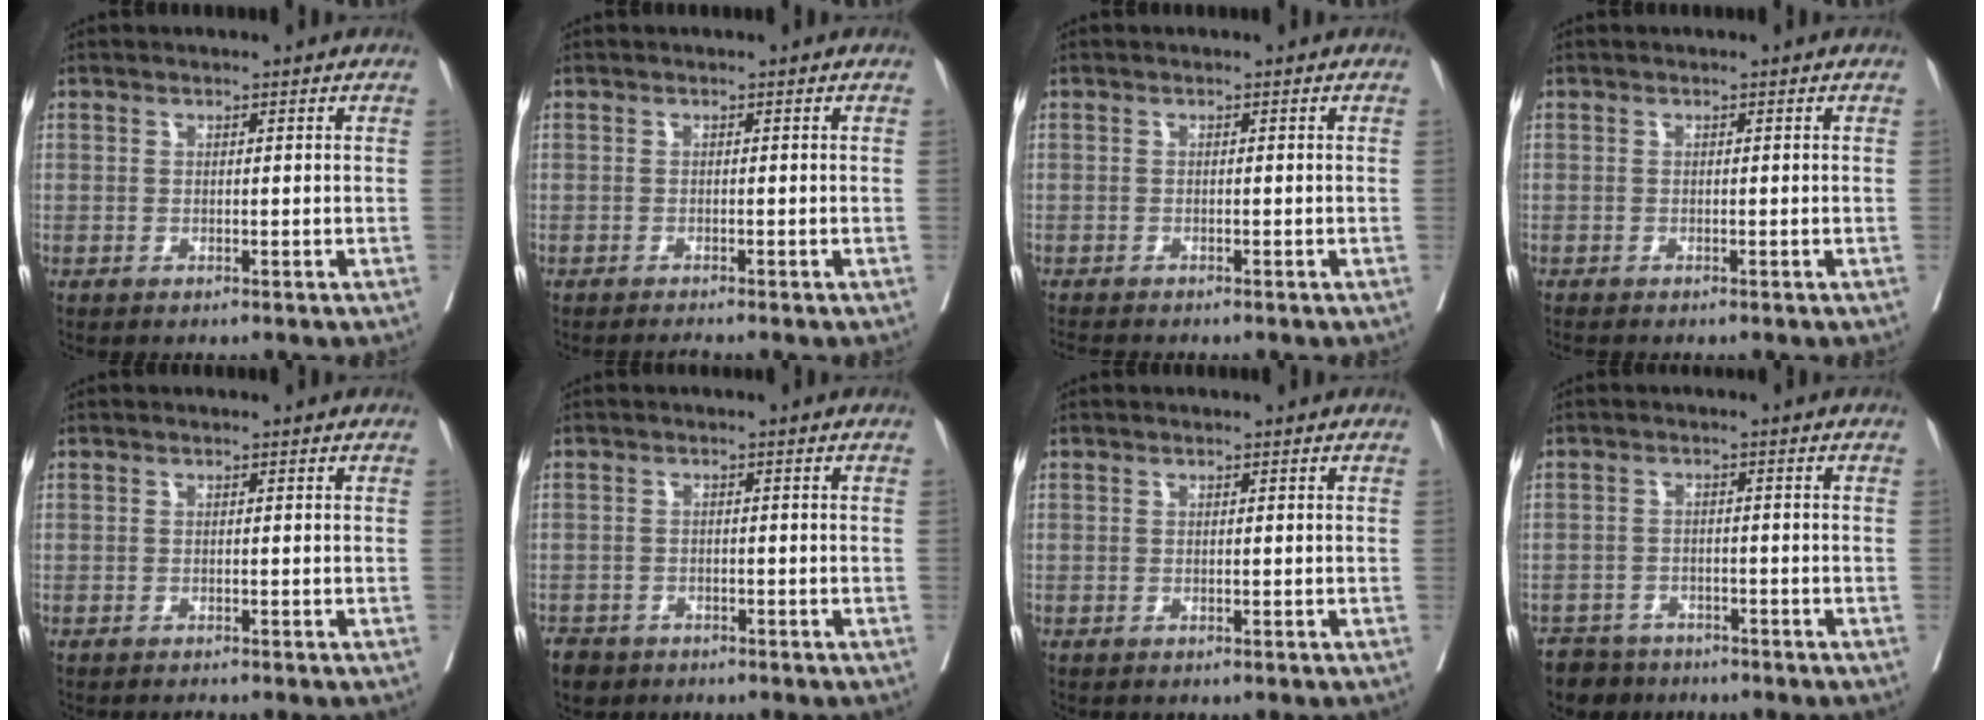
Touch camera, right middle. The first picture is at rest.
{"total": 1.2, "force": [-1.0, -0.5, 0.2], "torque": [-0.006, -0.004, -0.017]}
{"total": 2.5, "force": [-2.4, 0.2, 0.8], "torque": [-0.017, -0.009, -0.039]}
{"total": 1.0, "force": [-0.9, 0.1, 0.3], "torque": [-0.012, -0.004, -0.017]}
{"total": 0.8, "force": [-0.7, -0.2, 0.1], "torque": [-0.004, -0.004, -0.010]}
{"total": 3.9, "force": [-3.0, 2.3, 0.6], "torque": [-0.015, 0.001, -0.051]}
{"total": 0.0}
{"total": 5.1, "force": [-4.3, 2.8, -0.1], "torque": [0.004, 0.000, -0.075]}